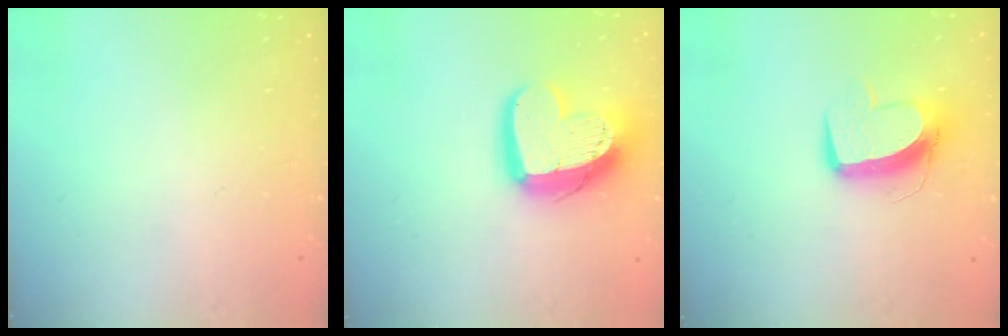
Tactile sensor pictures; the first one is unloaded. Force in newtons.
{"total": 16.5, "press": 16.5, "slide": 1.4}
{"total": 10.7, "press": 10.6, "slide": 1.1}